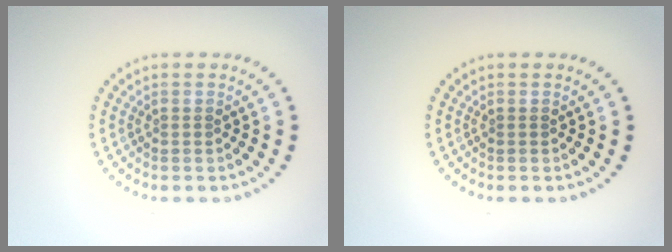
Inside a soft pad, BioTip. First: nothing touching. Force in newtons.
{"total": 0.0}